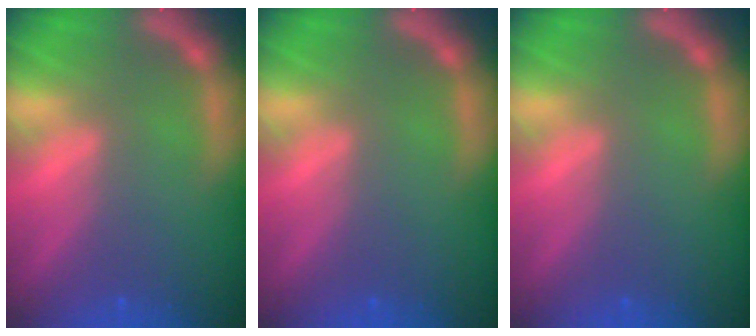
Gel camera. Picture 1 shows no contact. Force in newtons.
{"total": 0.0}
{"total": 0.0}